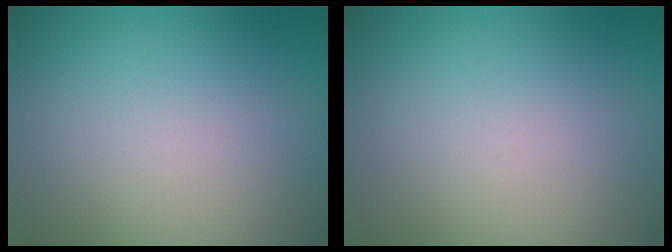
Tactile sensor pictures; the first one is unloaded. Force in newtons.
{"total": 0.0}